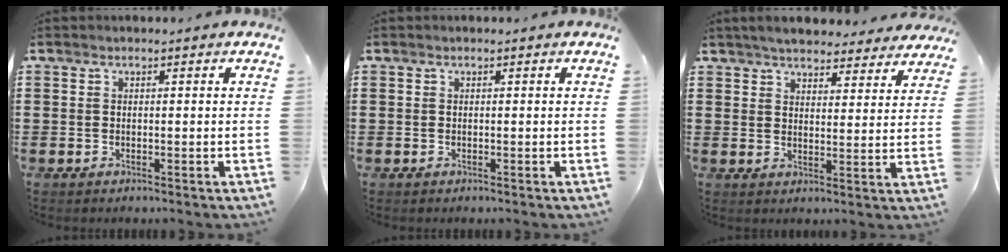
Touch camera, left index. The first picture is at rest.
{"total": 0.0}
{"total": 4.6, "force": [4.5, 0.6, 0.9], "torque": [-0.036, -0.017, 0.081]}